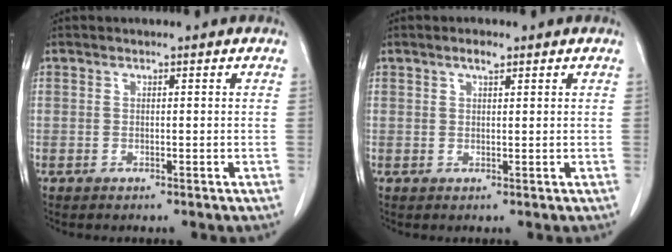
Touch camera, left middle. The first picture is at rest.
{"total": 1.5, "force": [1.0, 0.3, 1.1], "torque": [-0.020, 0.001, 0.018]}